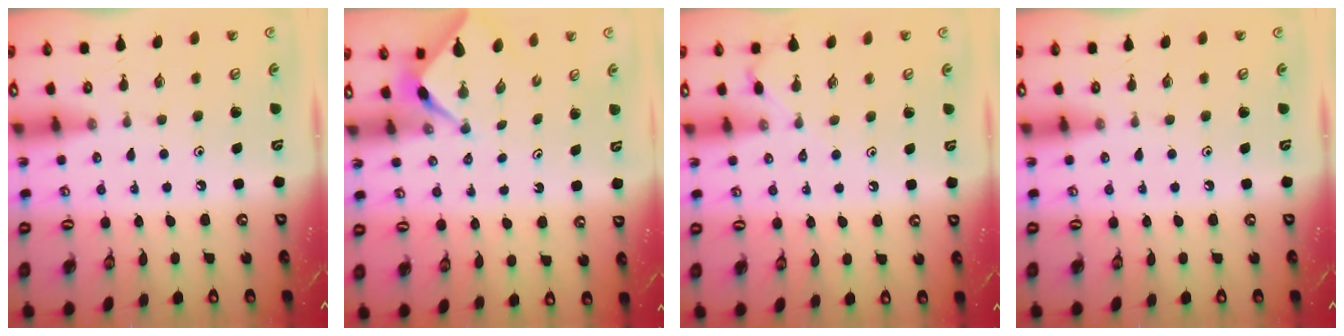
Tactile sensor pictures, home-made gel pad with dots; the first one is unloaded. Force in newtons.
{"total": 2.4, "press": 2.3, "slide": 0.3}
{"total": 5.2, "press": 5.1, "slide": 0.9}
{"total": 0.0}